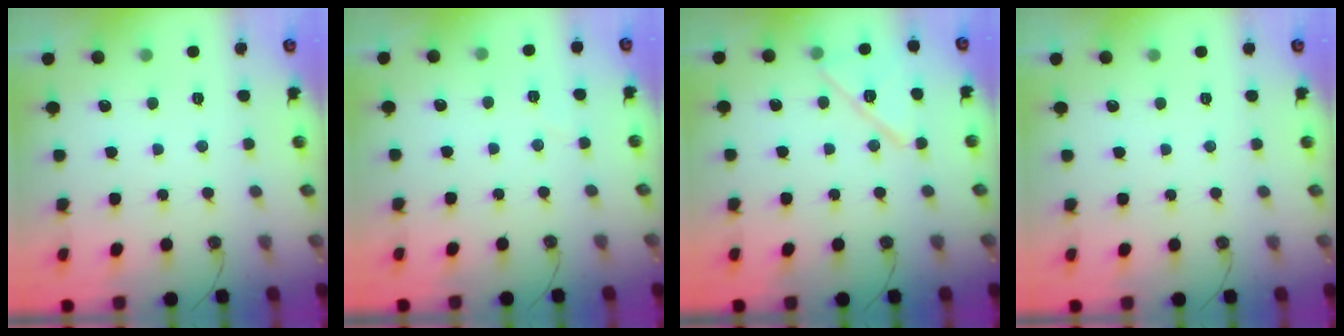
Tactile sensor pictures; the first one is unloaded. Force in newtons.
{"total": 2.9, "press": 2.7, "slide": 1.1}
{"total": 12.7, "press": 12.7, "slide": 1.4}
{"total": 0.5, "press": 0.5, "slide": 0.2}